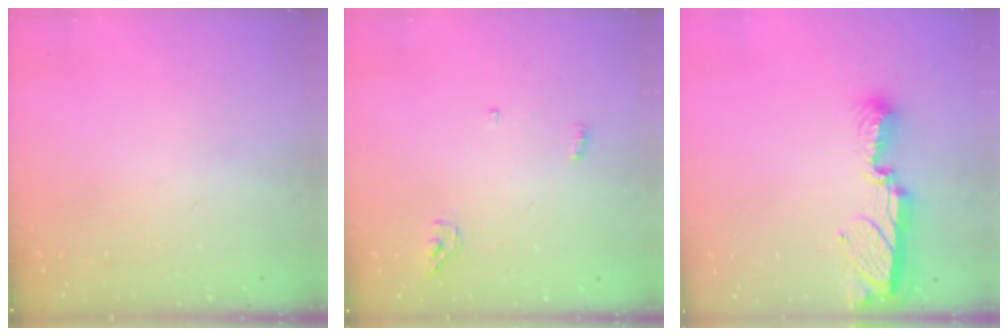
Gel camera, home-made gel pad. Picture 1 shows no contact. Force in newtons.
{"total": 3.6, "press": 3.5, "slide": 0.9}
{"total": 9.9, "press": 9.7, "slide": 2.0}